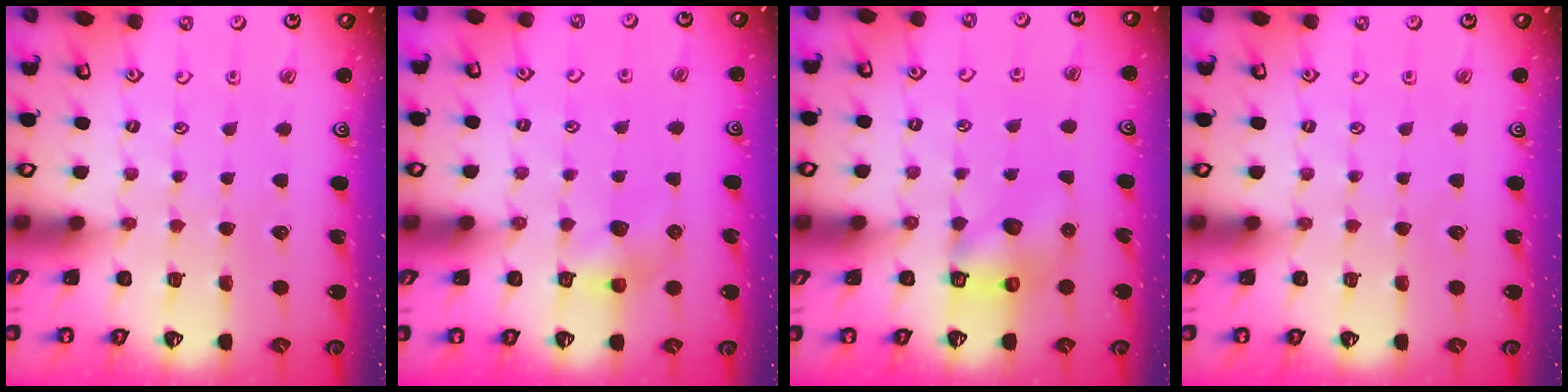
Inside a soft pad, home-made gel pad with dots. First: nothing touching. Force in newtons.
{"total": 6.3, "press": 6.3, "slide": 0.4}
{"total": 6.4, "press": 6.4, "slide": 0.7}
{"total": 0.0}